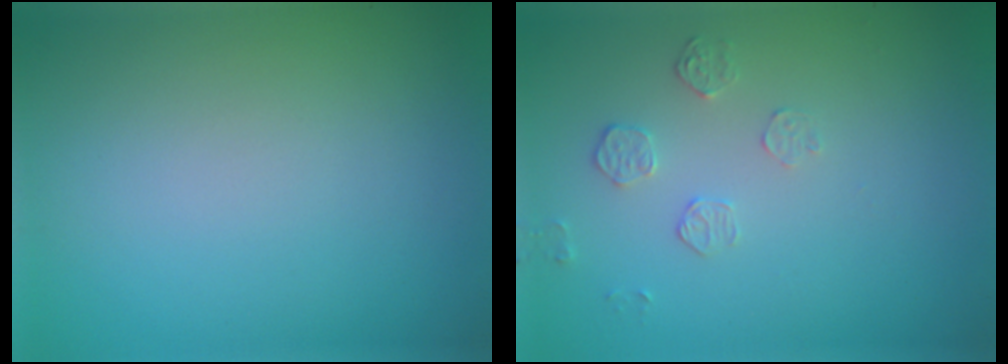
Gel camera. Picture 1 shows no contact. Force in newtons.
{"total": 1.5, "press": 0.8, "slide": 1.3}